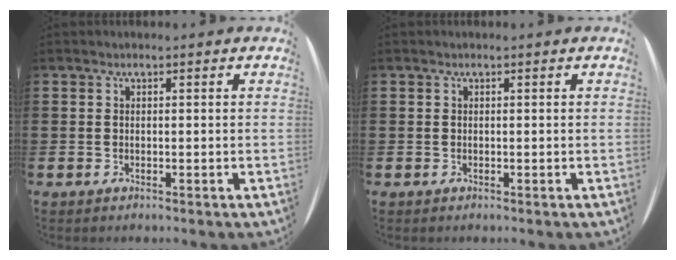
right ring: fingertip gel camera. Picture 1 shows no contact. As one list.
[{"total": 0.0}]